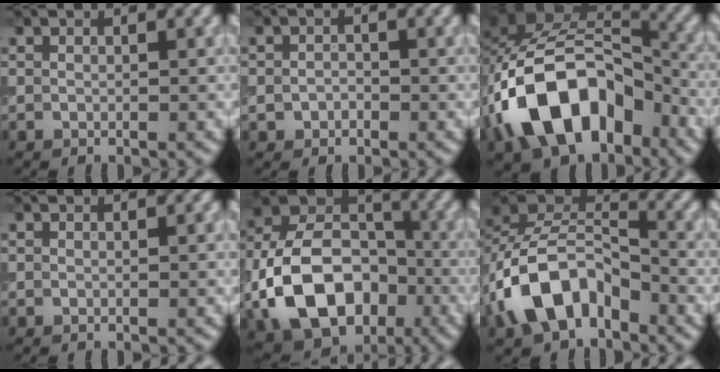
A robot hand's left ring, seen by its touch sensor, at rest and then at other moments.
{"total": 1.4, "force": [-0.4, 1.2, 0.7], "torque": [-0.006, -0.002, -0.011]}
{"total": 12.8, "force": [-5.4, 8.0, 8.5], "torque": [-0.142, 0.012, -0.102]}
{"total": 0.0}
{"total": 12.9, "force": [-4.0, 8.9, 8.4], "torque": [-0.171, -0.003, -0.081]}
{"total": 8.8, "force": [-4.0, 5.3, 5.8], "torque": [-0.106, 0.008, -0.079]}